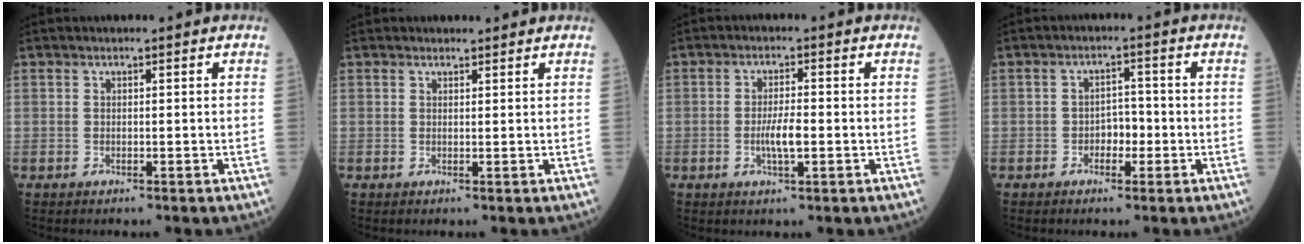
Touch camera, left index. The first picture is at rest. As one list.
[{"total": 0.8, "force": [0.6, 0.3, -0.3], "torque": [-0.001, -0.004, 0.006]}, {"total": 3.7, "force": [-1.3, 0.7, 3.4], "torque": [-0.068, -0.006, -0.024]}, {"total": 3.0, "force": [-1.5, 1.8, 1.9], "torque": [-0.022, 0.004, -0.030]}]